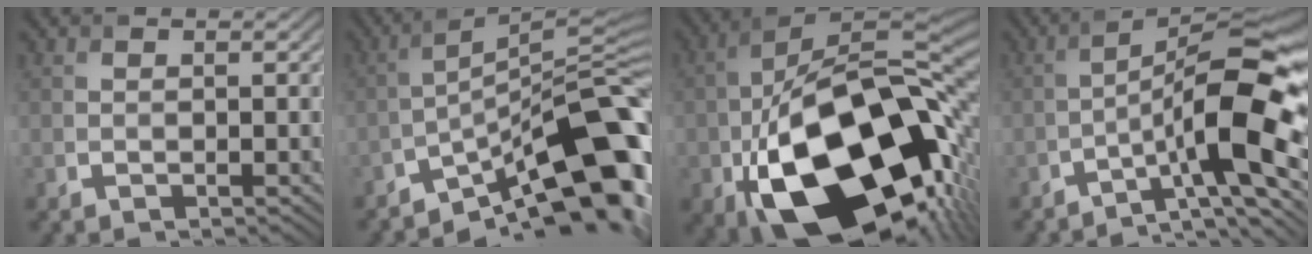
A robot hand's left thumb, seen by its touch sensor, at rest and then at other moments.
{"total": 14.6, "force": [-9.0, 4.0, 10.7], "torque": [-0.168, 0.006, -0.158]}
{"total": 21.4, "force": [-7.1, 12.1, 16.1], "torque": [-0.307, -0.045, -0.095]}
{"total": 10.5, "force": [-4.3, 1.7, 9.4], "torque": [-0.140, 0.017, -0.083]}